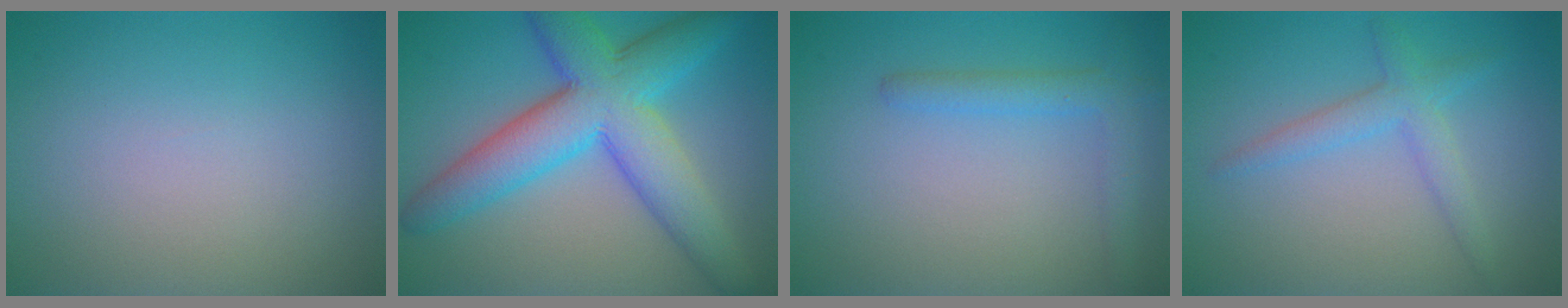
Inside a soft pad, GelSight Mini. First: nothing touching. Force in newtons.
{"total": 9.5, "press": 9.5, "slide": 0.1}
{"total": 2.4, "press": 2.4, "slide": 0.2}
{"total": 2.5, "press": 2.5, "slide": 0.1}